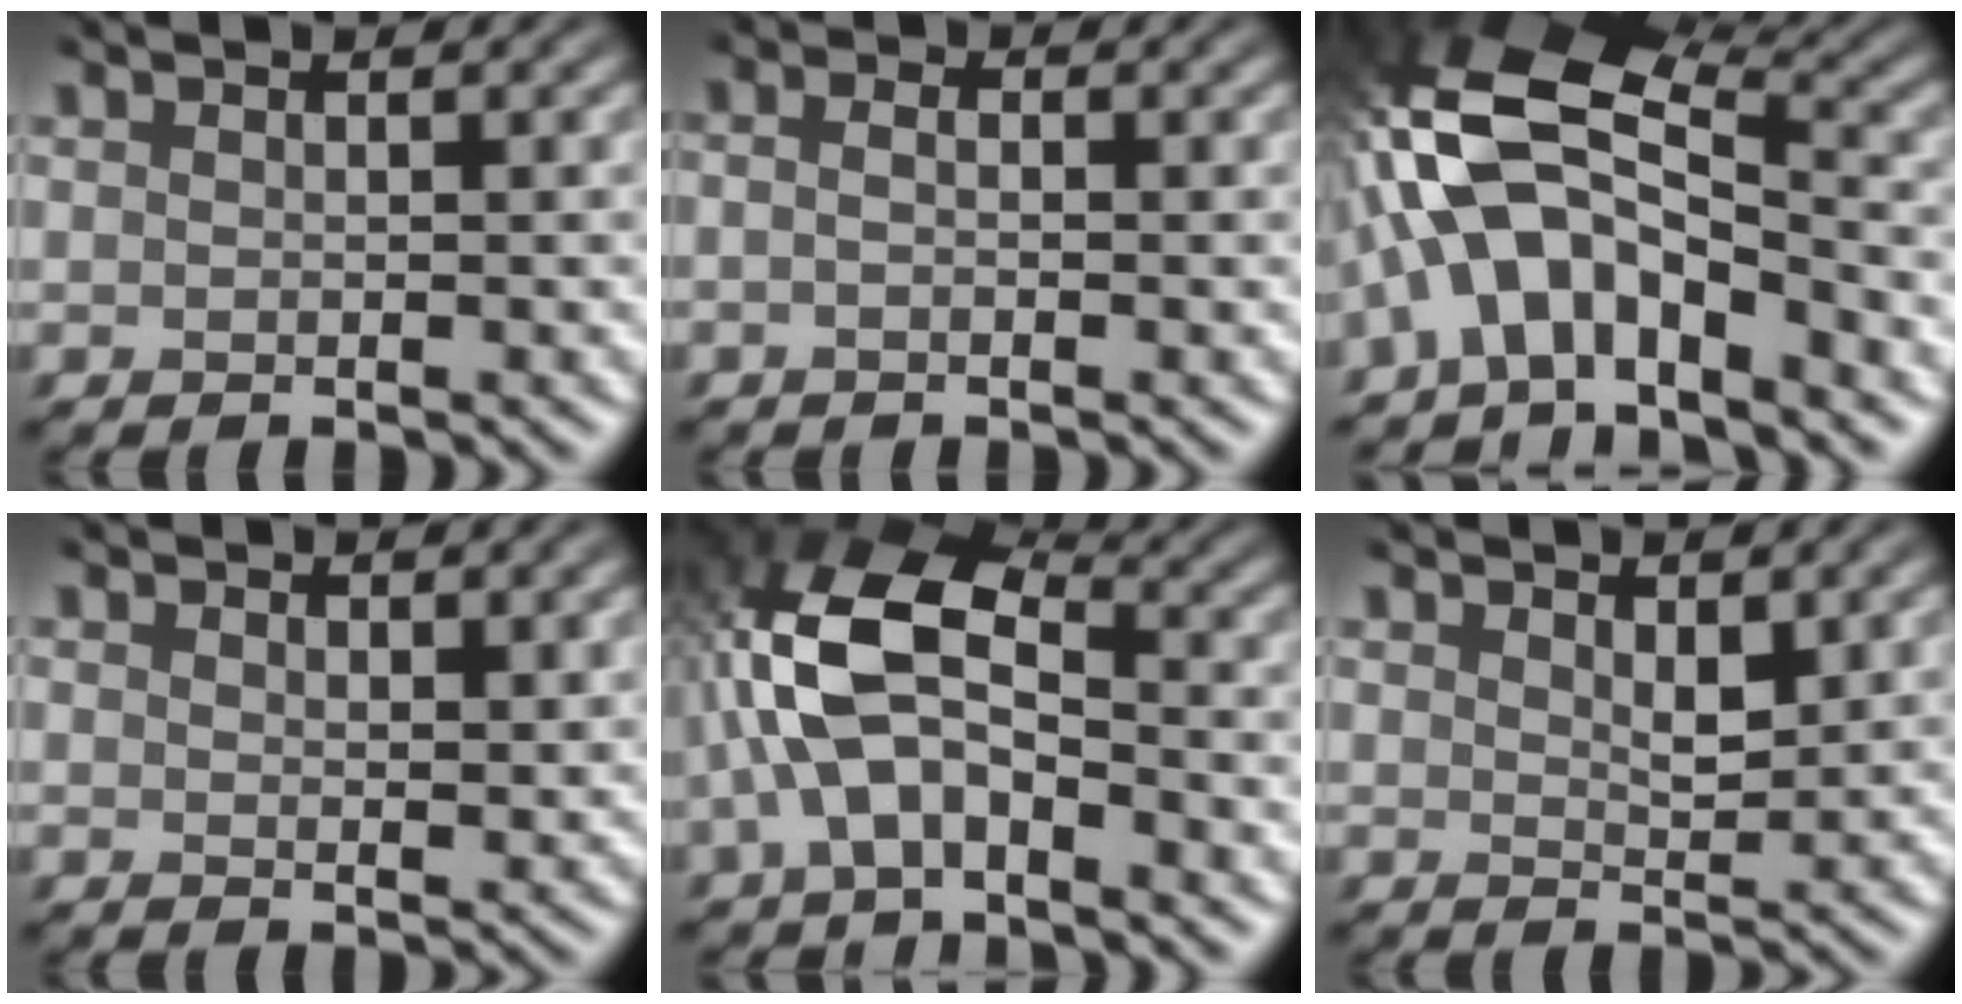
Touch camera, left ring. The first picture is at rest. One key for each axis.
{"total": 1.2, "fx": -0.9, "fy": 0.6, "fz": 0.6, "tx": -0.010, "ty": -0.002, "tz": -0.021}
{"total": 9.8, "fx": -4.0, "fy": 4.7, "fz": 7.5, "tx": -0.145, "ty": 0.021, "tz": -0.095}
{"total": 1.8, "fx": 1.3, "fy": 1.0, "fz": 0.9, "tx": -0.016, "ty": -0.006, "tz": 0.020}
{"total": 7.9, "fx": -2.6, "fy": 4.3, "fz": 6.2, "tx": -0.135, "ty": 0.017, "tz": -0.065}
{"total": 2.3, "fx": 1.0, "fy": 1.2, "fz": 1.7, "tx": -0.032, "ty": -0.005, "tz": 0.015}